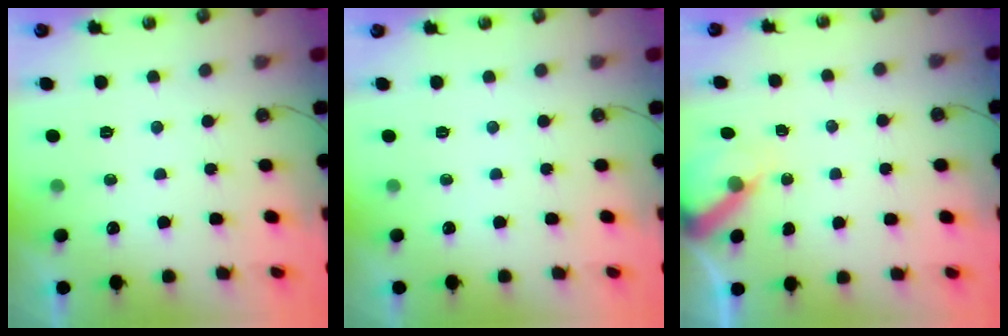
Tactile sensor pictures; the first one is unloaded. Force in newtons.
{"total": 0.0}
{"total": 6.2, "press": 6.2, "slide": 0.6}